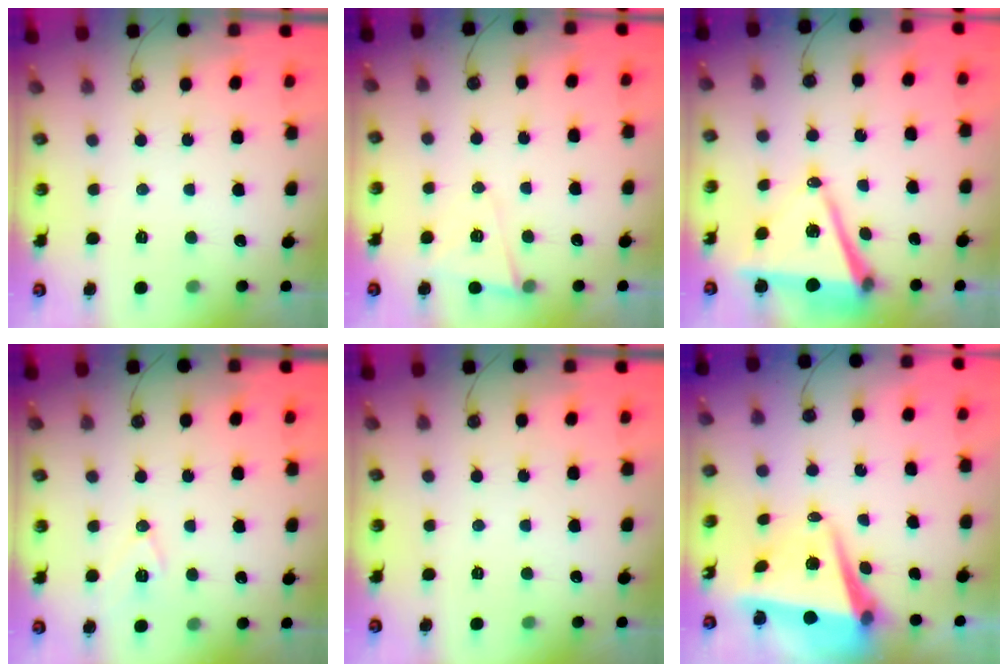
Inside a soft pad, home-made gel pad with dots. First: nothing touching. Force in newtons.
{"total": 6.3, "press": 6.2, "slide": 1.4}
{"total": 10.3, "press": 9.4, "slide": 4.2}
{"total": 8.1, "press": 7.3, "slide": 3.5}
{"total": 0.0}
{"total": 8.3, "press": 8.1, "slide": 2.0}